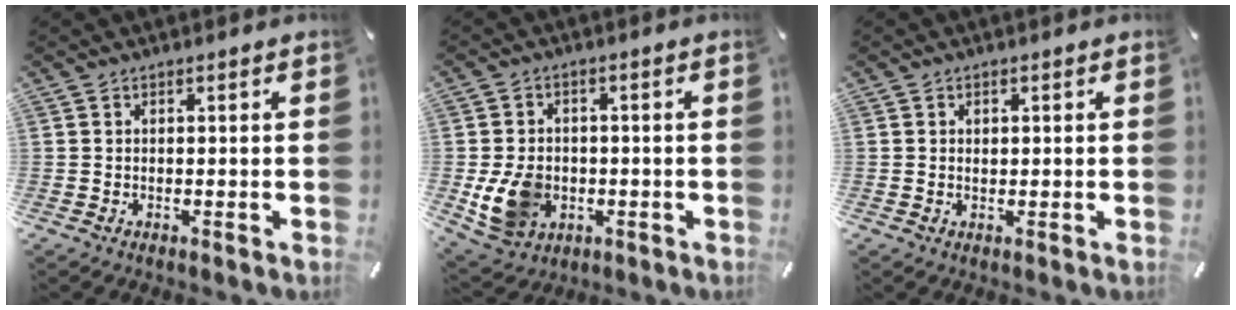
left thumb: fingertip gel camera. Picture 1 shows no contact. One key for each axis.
{"total": 10.0, "fx": -1.9, "fy": 8.2, "fz": 5.4, "tx": -0.115, "ty": 0.011, "tz": -0.031}
{"total": 0.9, "fx": 0.2, "fy": 0.8, "fz": 0.4, "tx": -0.002, "ty": -0.001, "tz": 0.001}